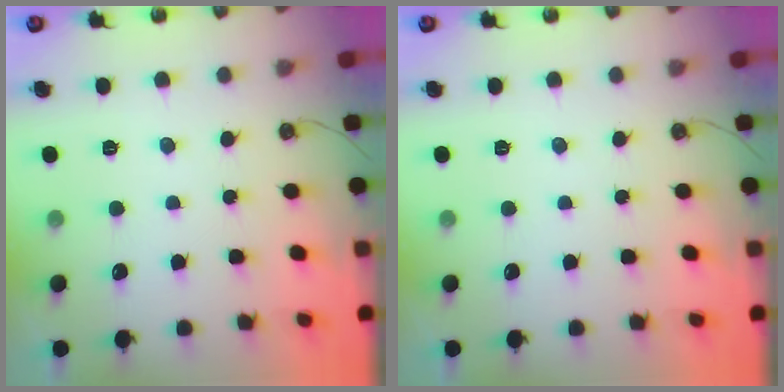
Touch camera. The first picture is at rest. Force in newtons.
{"total": 0.0}